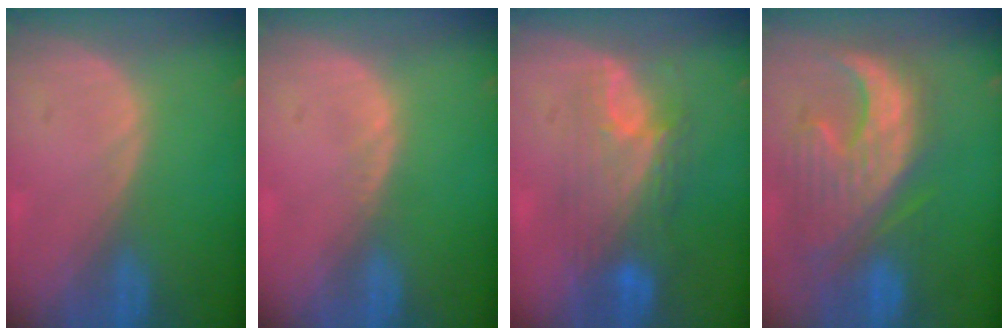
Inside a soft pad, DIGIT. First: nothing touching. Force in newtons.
{"total": 0.7, "press": 0.6, "slide": 0.3}
{"total": 7.9, "press": 7.7, "slide": 1.9}
{"total": 12.3, "press": 11.1, "slide": 5.3}